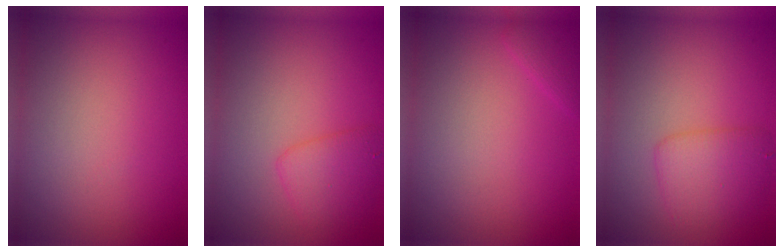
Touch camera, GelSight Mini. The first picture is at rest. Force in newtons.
{"total": 2.4, "press": 2.4, "slide": 0.1}
{"total": 1.2, "press": 1.2, "slide": 0.0}
{"total": 3.0, "press": 3.0, "slide": 0.2}